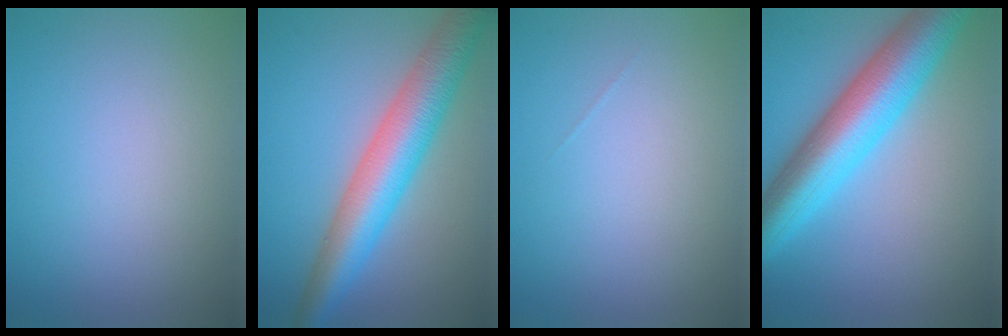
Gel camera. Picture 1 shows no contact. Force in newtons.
{"total": 7.9, "press": 7.9, "slide": 0.2}
{"total": 0.0}
{"total": 9.4, "press": 9.4, "slide": 0.2}